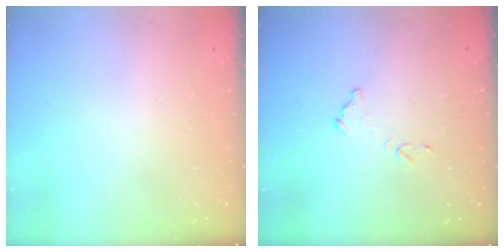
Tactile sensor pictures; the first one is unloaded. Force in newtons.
{"total": 7.9, "press": 7.9, "slide": 0.4}